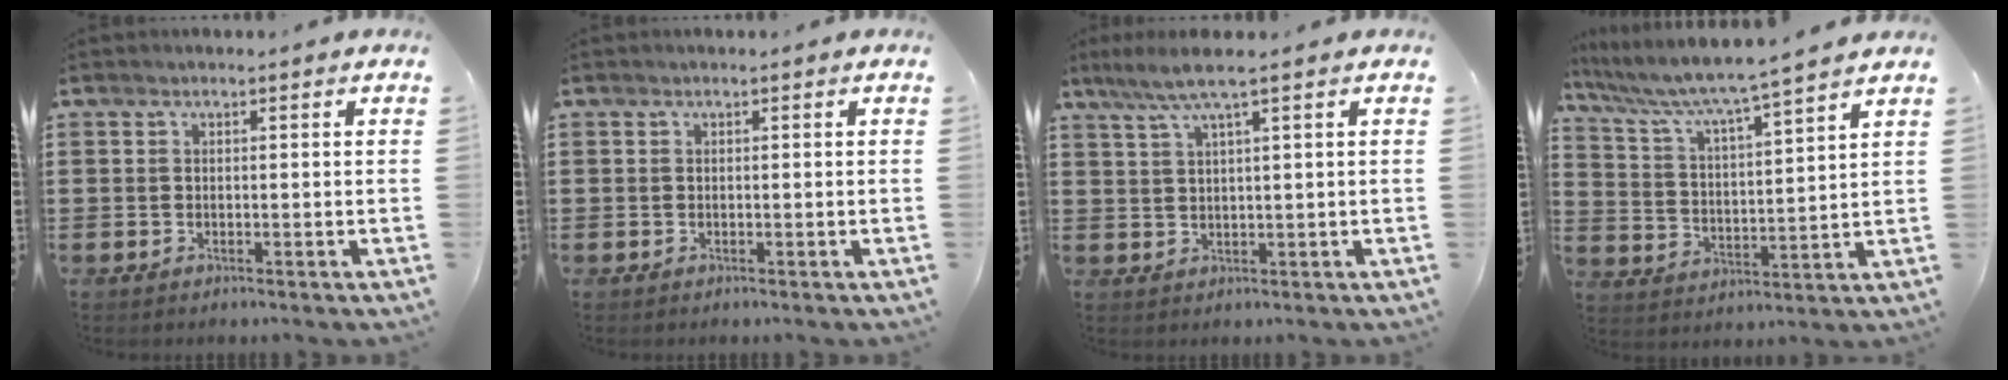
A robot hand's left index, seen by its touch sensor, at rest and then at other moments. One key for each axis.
{"total": 0.0}
{"total": 4.5, "fx": 2.6, "fy": -0.1, "fz": 3.6, "tx": -0.079, "ty": 0.001, "tz": 0.044}
{"total": 4.8, "fx": 4.3, "fy": -0.6, "fz": 2.1, "tx": -0.066, "ty": -0.037, "tz": 0.061}